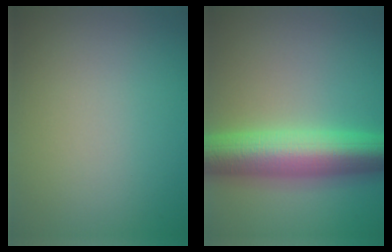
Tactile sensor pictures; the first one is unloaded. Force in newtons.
{"total": 9.6, "press": 9.6, "slide": 0.1}